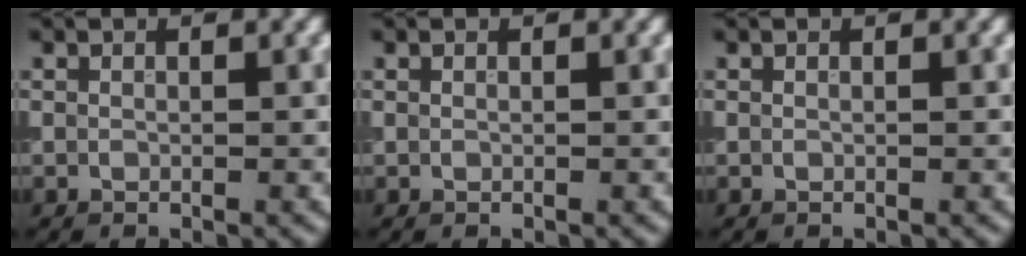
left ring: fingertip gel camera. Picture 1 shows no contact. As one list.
[{"total": 0.0}, {"total": 0.0}]